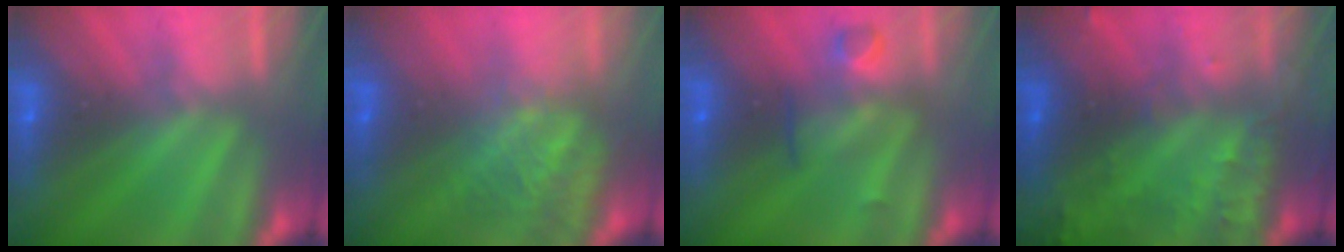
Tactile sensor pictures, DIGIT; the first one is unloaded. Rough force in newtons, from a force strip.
{"total": 4.5}
{"total": 3.1}
{"total": 8.5}